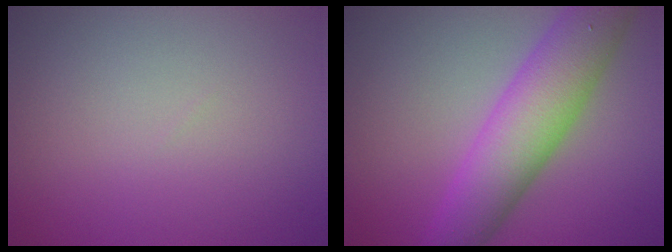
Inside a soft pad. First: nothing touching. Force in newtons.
{"total": 7.8, "press": 7.8, "slide": 0.2}